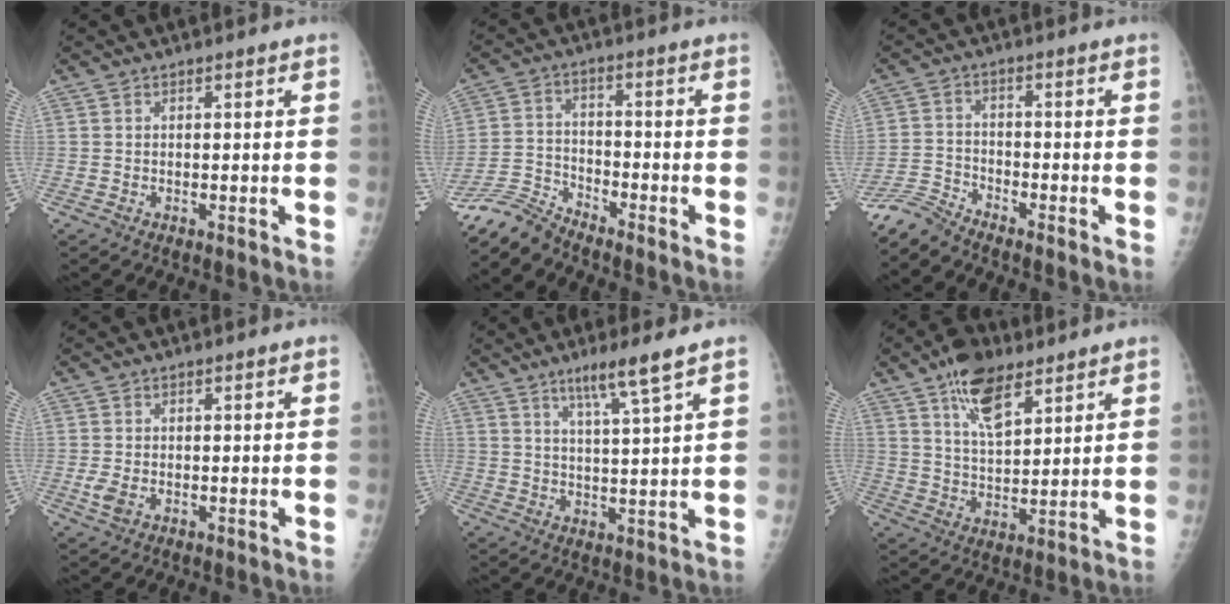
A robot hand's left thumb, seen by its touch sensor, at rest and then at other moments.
{"total": 6.6, "force": [-6.6, 0.7, 0.0], "torque": [-0.007, 0.033, -0.137]}
{"total": 4.8, "force": [-4.8, 0.0, -0.2], "torque": [-0.005, 0.012, -0.102]}
{"total": 2.6, "force": [-0.6, 1.7, 1.9], "torque": [-0.044, -0.005, -0.012]}
{"total": 6.8, "force": [4.5, -0.4, 5.1], "torque": [-0.091, -0.028, 0.083]}
{"total": 11.2, "force": [6.6, 5.3, 7.3], "torque": [-0.107, -0.029, 0.119]}